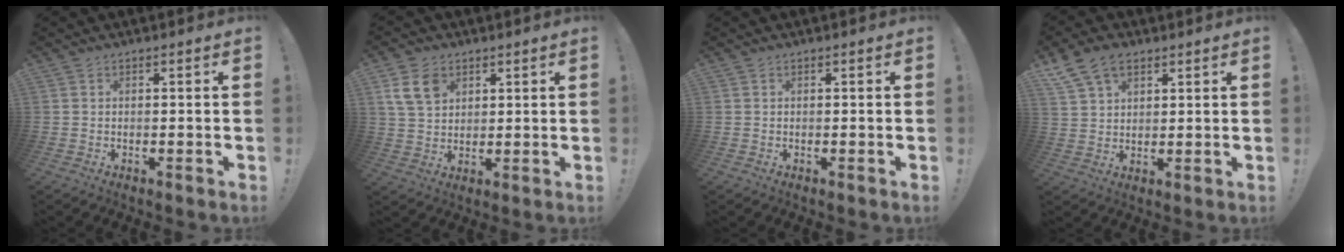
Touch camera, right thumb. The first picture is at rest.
{"total": 9.0, "force": [4.3, 6.3, 4.7], "torque": [-0.089, -0.009, 0.087]}
{"total": 0.0}
{"total": 8.9, "force": [5.5, 5.7, 4.0], "torque": [-0.072, -0.019, 0.110]}